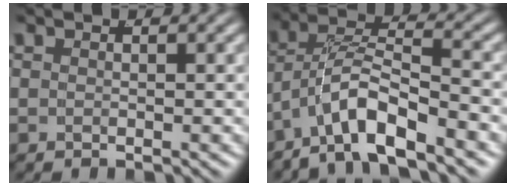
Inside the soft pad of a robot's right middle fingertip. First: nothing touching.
{"total": 5.0, "force": [-1.9, 2.8, 3.7], "torque": [-0.080, -0.010, -0.030]}